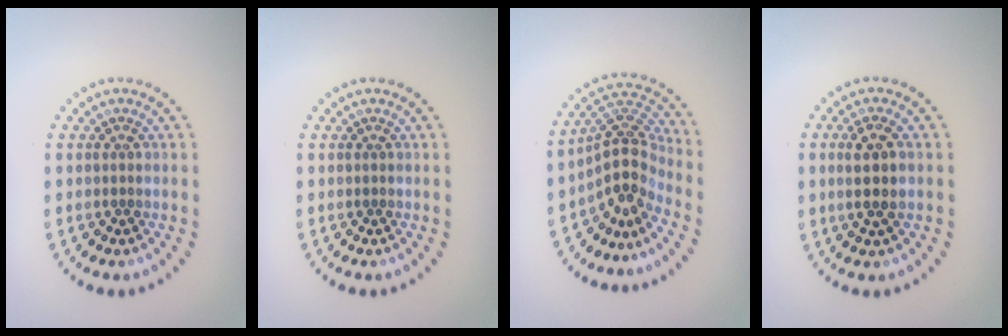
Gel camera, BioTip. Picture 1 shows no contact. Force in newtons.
{"total": 0.0}
{"total": 3.9, "press": 2.7, "slide": 2.8}
{"total": 2.8, "press": 2.6, "slide": 1.1}